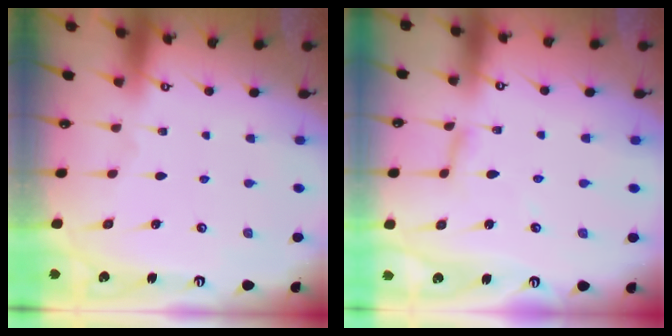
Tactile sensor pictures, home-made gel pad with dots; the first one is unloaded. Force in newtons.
{"total": 3.3, "press": 3.3, "slide": 0.3}